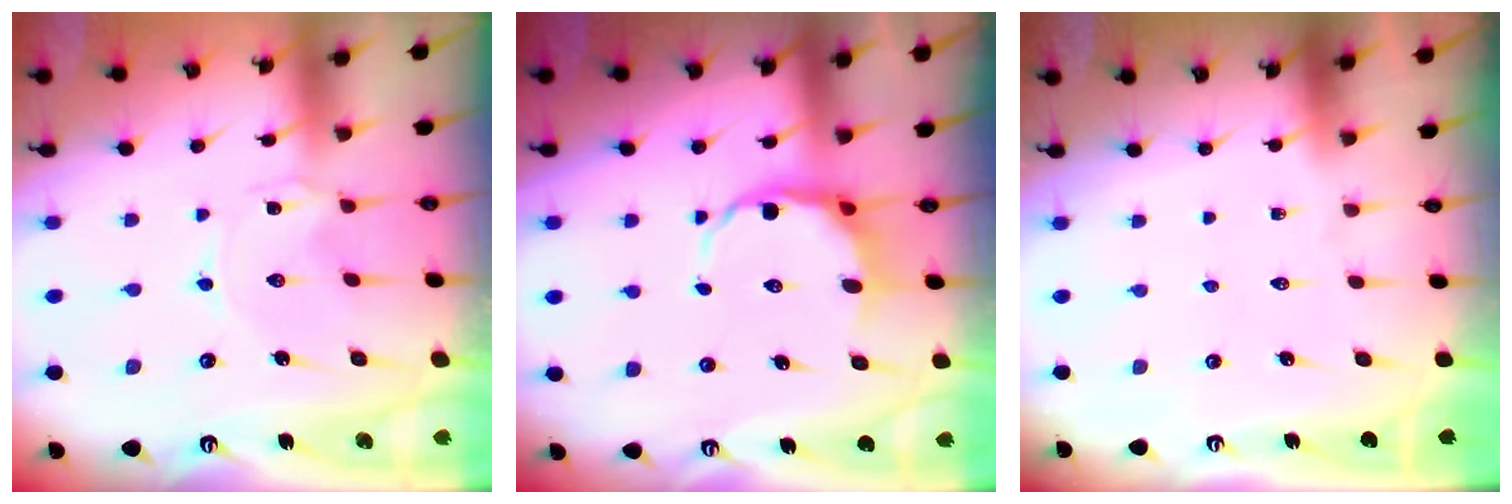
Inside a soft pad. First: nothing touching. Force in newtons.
{"total": 8.9, "press": 8.4, "slide": 2.8}
{"total": 0.0}